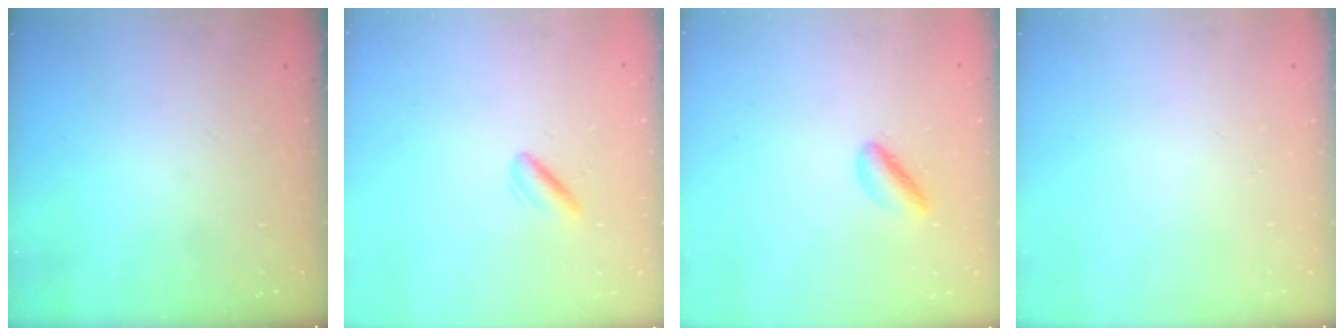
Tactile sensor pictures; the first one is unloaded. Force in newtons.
{"total": 2.1, "press": 1.9, "slide": 1.0}
{"total": 4.8, "press": 4.7, "slide": 0.9}
{"total": 0.0}